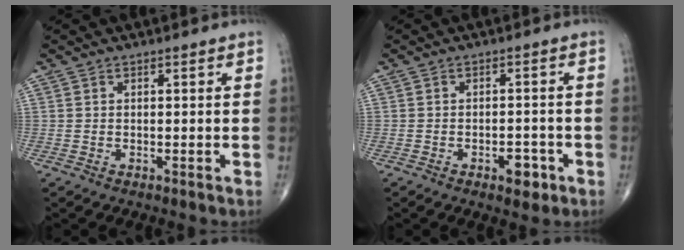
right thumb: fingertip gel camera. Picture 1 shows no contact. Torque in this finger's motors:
{"motor_torque": [1.39, 1.38, 0.33, -0.49, 0.11]}